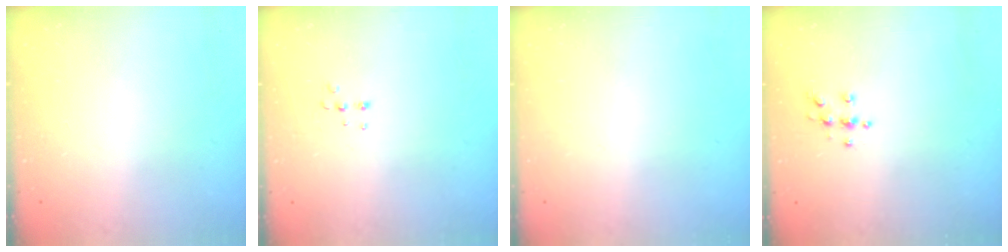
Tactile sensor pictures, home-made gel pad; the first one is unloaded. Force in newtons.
{"total": 4.5, "press": 4.4, "slide": 0.7}
{"total": 0.0}
{"total": 6.2, "press": 6.1, "slide": 0.6}